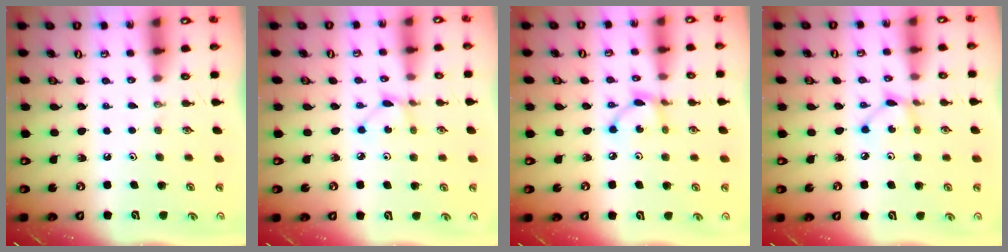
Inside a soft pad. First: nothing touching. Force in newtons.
{"total": 1.8, "press": 1.8, "slide": 0.3}
{"total": 4.9, "press": 4.9, "slide": 0.1}
{"total": 3.8, "press": 3.8, "slide": 0.0}